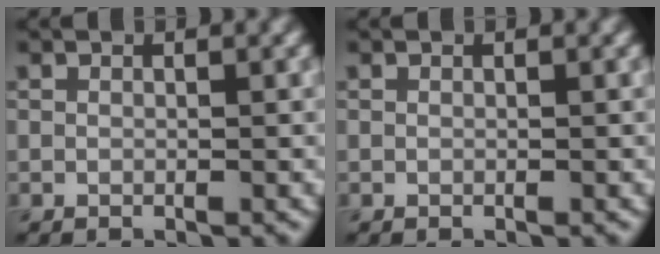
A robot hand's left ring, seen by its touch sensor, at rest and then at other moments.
{"total": 0.0}